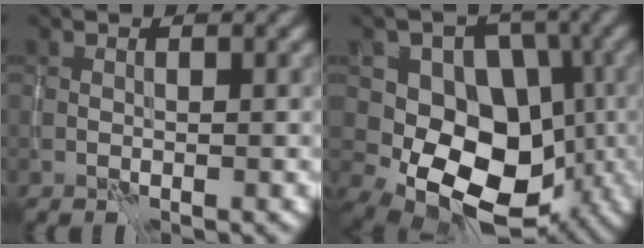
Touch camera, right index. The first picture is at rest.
{"total": 12.2, "force": [-2.2, 9.2, 7.7], "torque": [-0.070, -0.001, -0.056]}